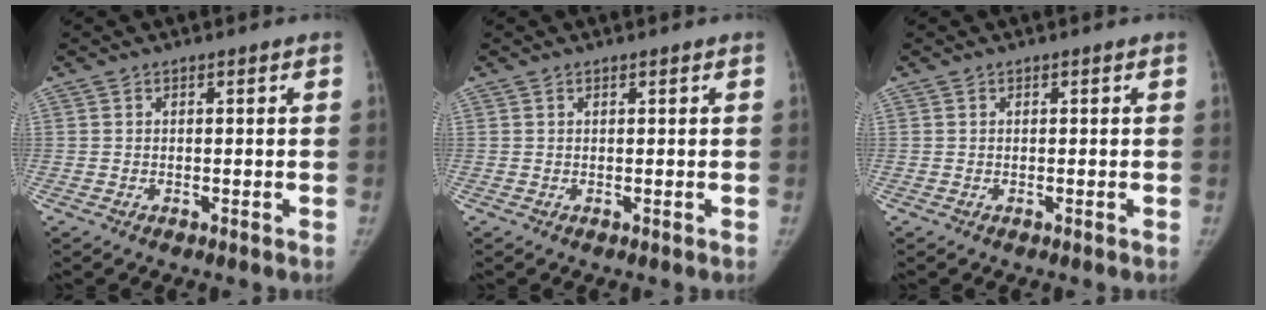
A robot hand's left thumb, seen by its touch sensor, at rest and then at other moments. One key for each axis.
{"total": 0.0}
{"total": 0.0}